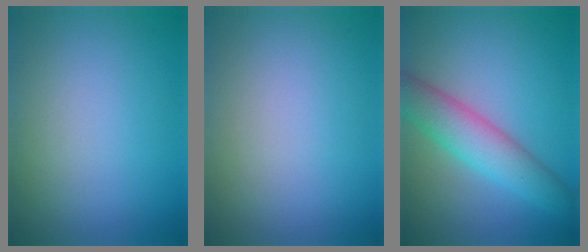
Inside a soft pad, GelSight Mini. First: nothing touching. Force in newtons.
{"total": 0.0}
{"total": 5.3, "press": 5.3, "slide": 0.1}